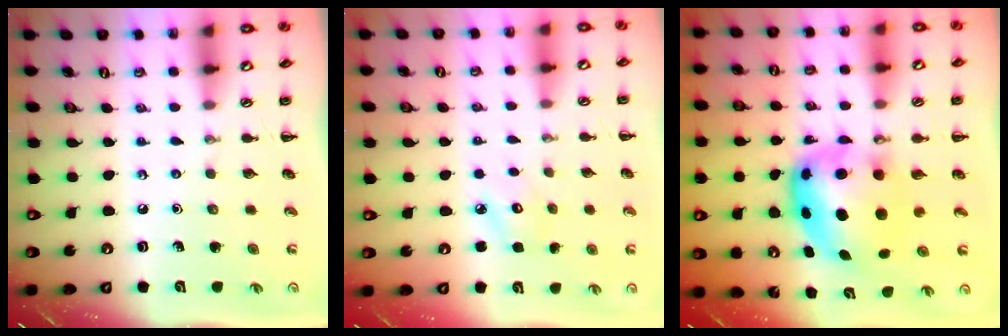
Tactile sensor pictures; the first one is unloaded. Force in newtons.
{"total": 4.0, "press": 3.9, "slide": 0.8}
{"total": 8.9, "press": 8.6, "slide": 2.2}